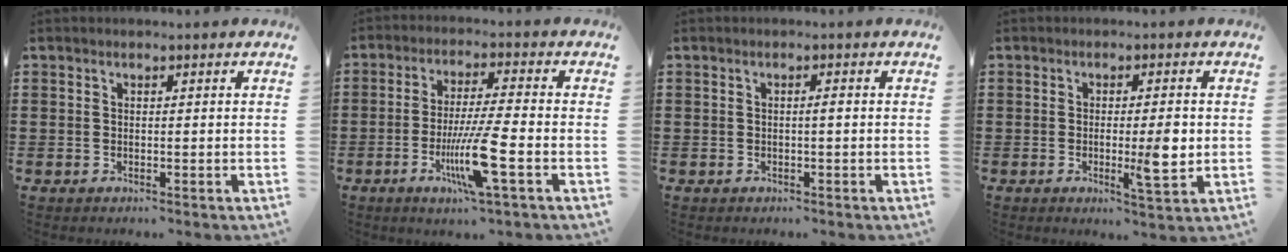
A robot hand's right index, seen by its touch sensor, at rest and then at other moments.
{"total": 9.5, "force": [-3.5, 0.4, 8.8], "torque": [-0.178, -0.019, -0.067]}
{"total": 0.8, "force": [-0.1, 0.0, 0.8], "torque": [-0.016, -0.001, -0.002]}
{"total": 5.4, "force": [-0.5, 0.9, 5.3], "torque": [-0.083, -0.004, -0.012]}